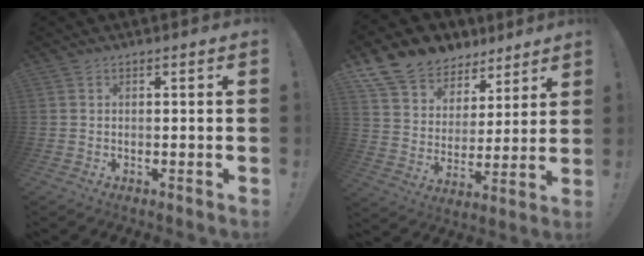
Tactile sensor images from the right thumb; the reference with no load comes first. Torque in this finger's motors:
{"motor_torque": [0.09, 1.86, 0.22, 0.12, 0.03]}